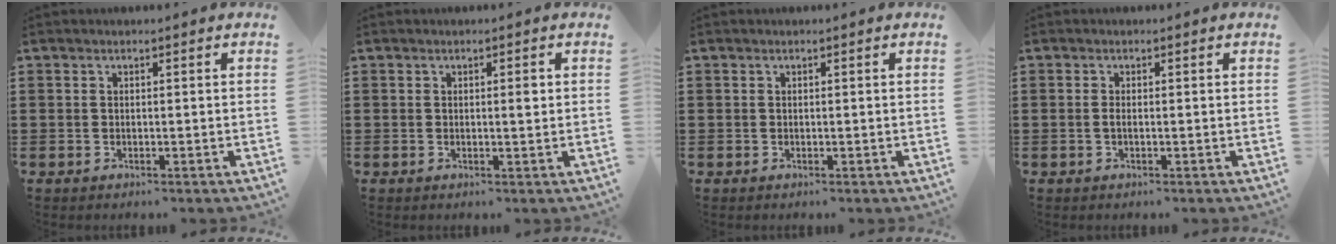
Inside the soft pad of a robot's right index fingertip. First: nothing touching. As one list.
[{"total": 1.2, "force": [0.2, 0.3, 1.2], "torque": [-0.022, 0.003, 0.002]}, {"total": 0.0}, {"total": 0.9, "force": [-0.4, 0.0, 0.8], "torque": [-0.024, -0.008, -0.008]}]